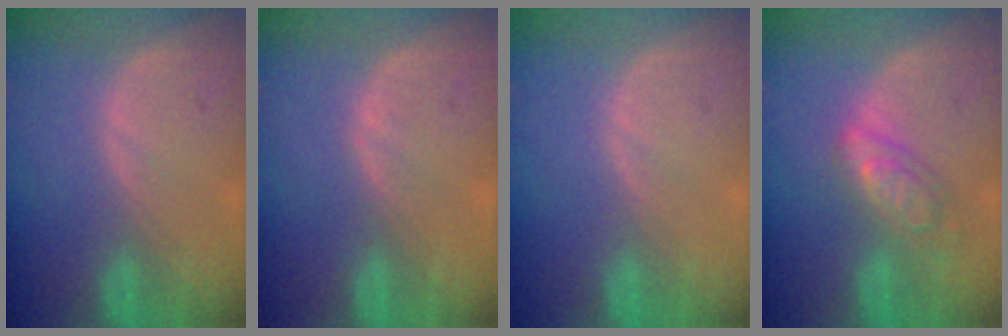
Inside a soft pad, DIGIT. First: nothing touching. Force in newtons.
{"total": 0.7, "press": 0.6, "slide": 0.3}
{"total": 0.0}
{"total": 6.4, "press": 5.7, "slide": 3.0}